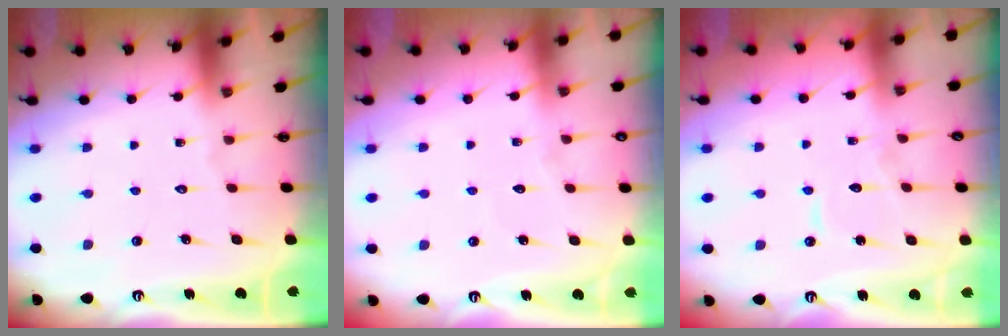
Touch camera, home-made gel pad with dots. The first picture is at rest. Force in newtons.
{"total": 2.3, "press": 2.3, "slide": 0.3}
{"total": 6.4, "press": 6.4, "slide": 0.5}